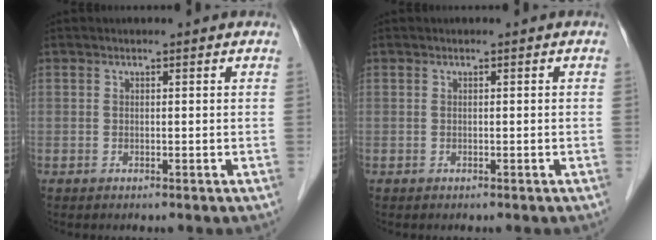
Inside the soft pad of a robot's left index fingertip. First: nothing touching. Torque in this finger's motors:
{"motor_torque": [0.00, 0.00, 0.00, 0.00]}